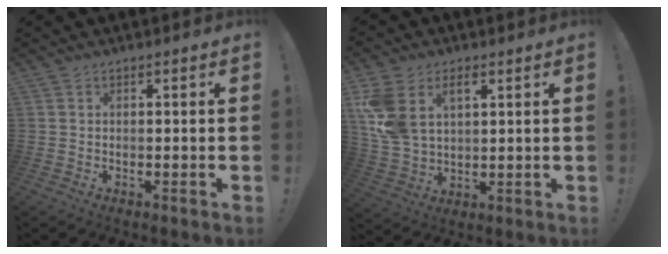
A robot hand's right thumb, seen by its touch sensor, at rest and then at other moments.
{"total": 12.2, "force": [5.4, 8.1, 7.3], "torque": [-0.157, -0.018, 0.102]}